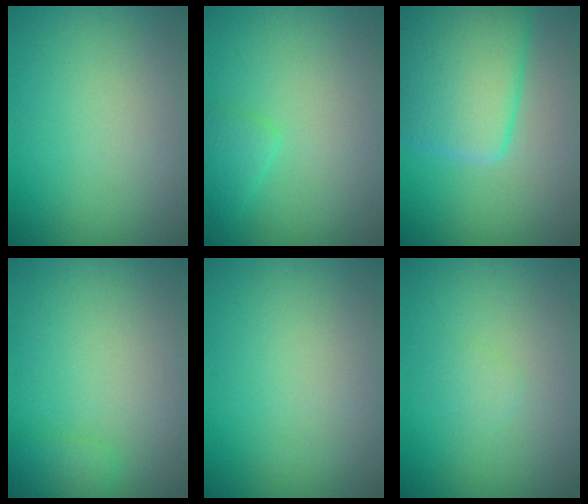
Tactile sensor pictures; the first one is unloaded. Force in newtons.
{"total": 1.6, "press": 1.6, "slide": 0.1}
{"total": 7.9, "press": 7.9, "slide": 0.3}
{"total": 1.3, "press": 1.3, "slide": 0.1}
{"total": 0.0}
{"total": 1.0, "press": 1.0, "slide": 0.1}